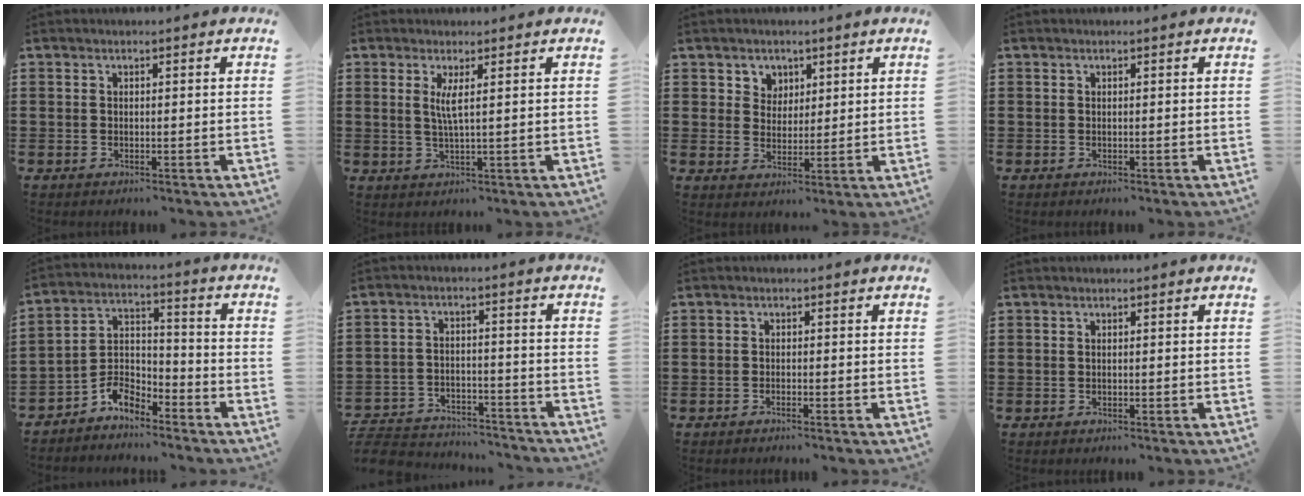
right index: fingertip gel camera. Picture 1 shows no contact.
{"total": 2.9, "force": [0.9, -0.1, 2.7], "torque": [-0.058, -0.004, 0.013]}
{"total": 3.6, "force": [2.1, 2.9, 0.1], "torque": [-0.017, 0.011, 0.037]}
{"total": 0.0}
{"total": 5.4, "force": [-4.6, 2.3, 1.6], "torque": [-0.038, 0.009, -0.095]}
{"total": 5.7, "force": [-5.6, 0.9, 0.8], "torque": [-0.030, 0.006, -0.115]}
{"total": 0.7, "force": [-0.7, -0.1, 0.2], "torque": [-0.006, -0.001, -0.013]}
{"total": 0.0}